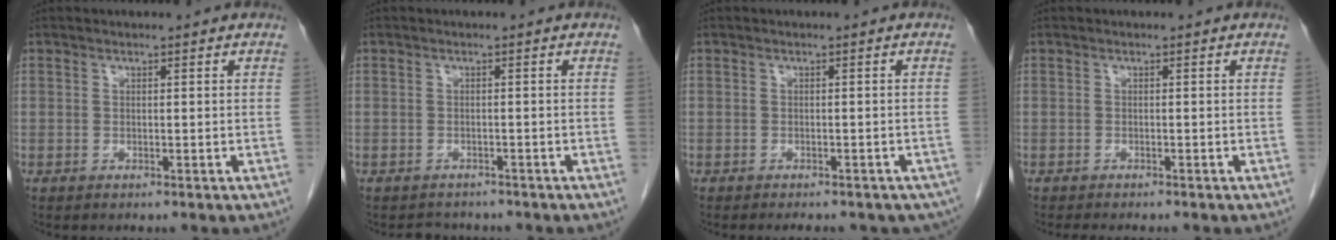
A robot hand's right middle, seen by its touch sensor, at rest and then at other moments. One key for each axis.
{"total": 2.7, "fx": -2.5, "fy": 1.1, "fz": -0.1, "tx": -0.004, "ty": -0.003, "tz": -0.035}
{"total": 10.0, "fx": -8.1, "fy": 4.1, "fz": 4.2, "tx": -0.065, "ty": -0.010, "tz": -0.081}
{"total": 3.8, "fx": -3.3, "fy": 0.7, "fz": 1.8, "tx": -0.023, "ty": -0.009, "tz": -0.041}